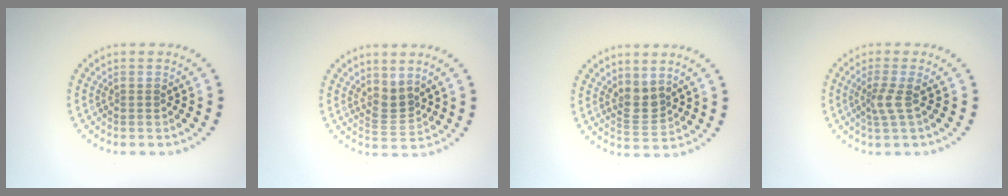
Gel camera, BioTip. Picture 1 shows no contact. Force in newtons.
{"total": 2.2, "press": 1.6, "slide": 1.6}
{"total": 2.2, "press": 1.8, "slide": 1.3}
{"total": 1.9, "press": 1.4, "slide": 1.3}